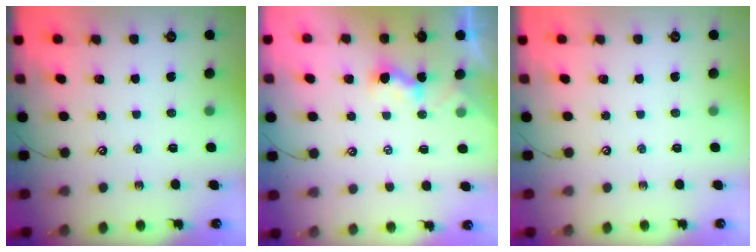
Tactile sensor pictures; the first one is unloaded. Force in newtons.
{"total": 2.8, "press": 2.8, "slide": 0.1}
{"total": 0.0}